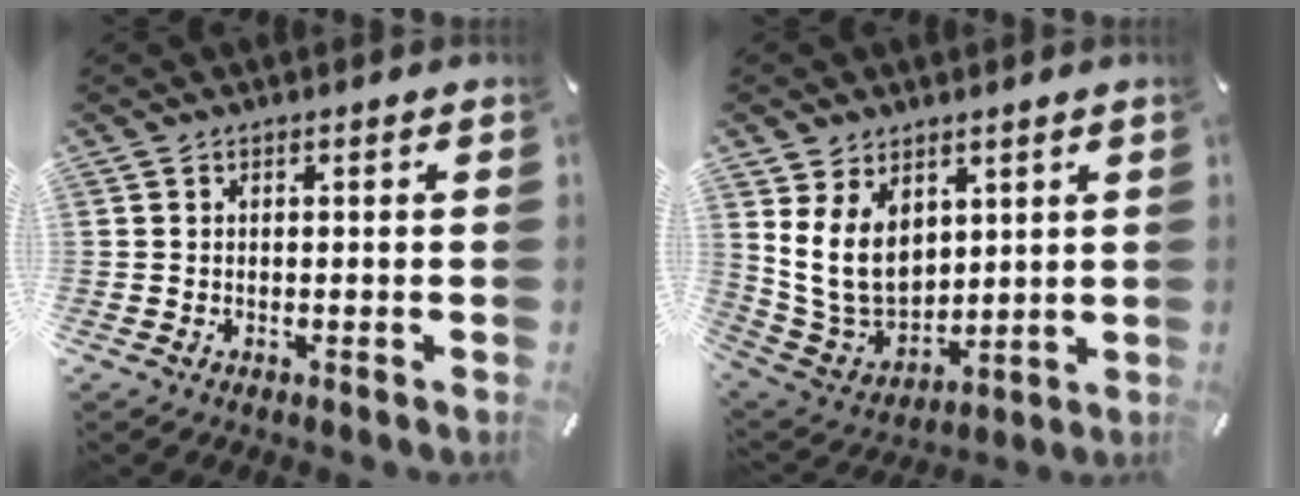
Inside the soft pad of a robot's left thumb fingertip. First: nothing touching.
{"total": 12.2, "force": [4.3, 9.5, 6.4], "torque": [-0.151, -0.027, 0.083]}